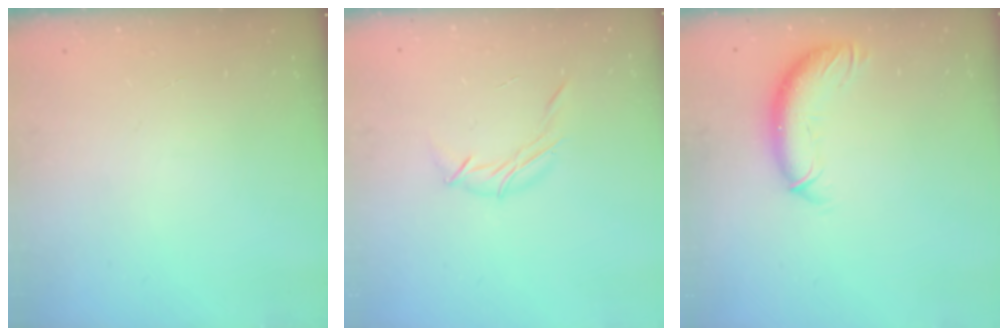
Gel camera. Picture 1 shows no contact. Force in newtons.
{"total": 6.3, "press": 6.1, "slide": 1.5}
{"total": 10.0, "press": 9.8, "slide": 1.9}